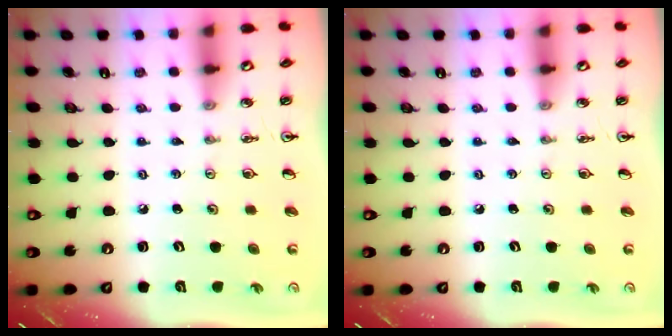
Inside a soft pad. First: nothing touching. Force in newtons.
{"total": 0.0}